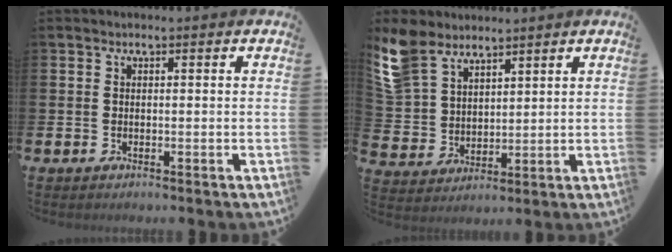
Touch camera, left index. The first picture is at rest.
{"total": 8.3, "force": [7.0, 4.0, 1.9], "torque": [-0.069, -0.023, 0.134]}